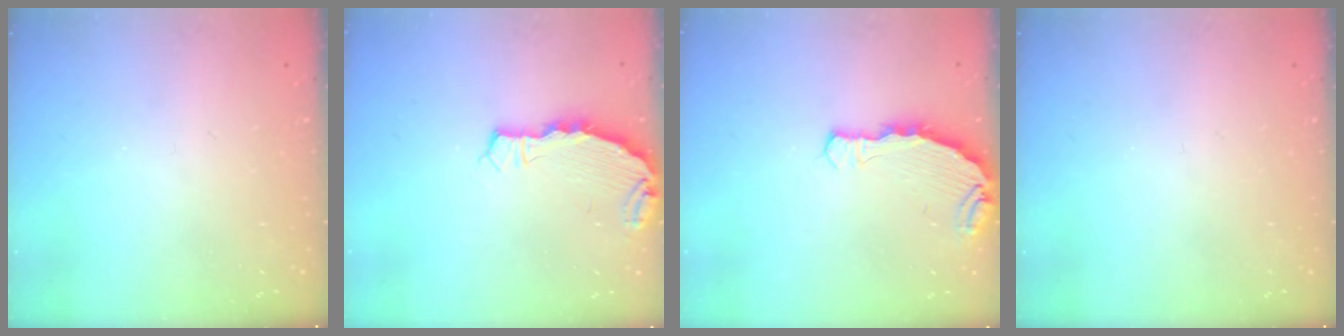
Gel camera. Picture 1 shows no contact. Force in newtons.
{"total": 4.4, "press": 4.4, "slide": 0.3}
{"total": 5.1, "press": 4.9, "slide": 1.3}
{"total": 0.0}